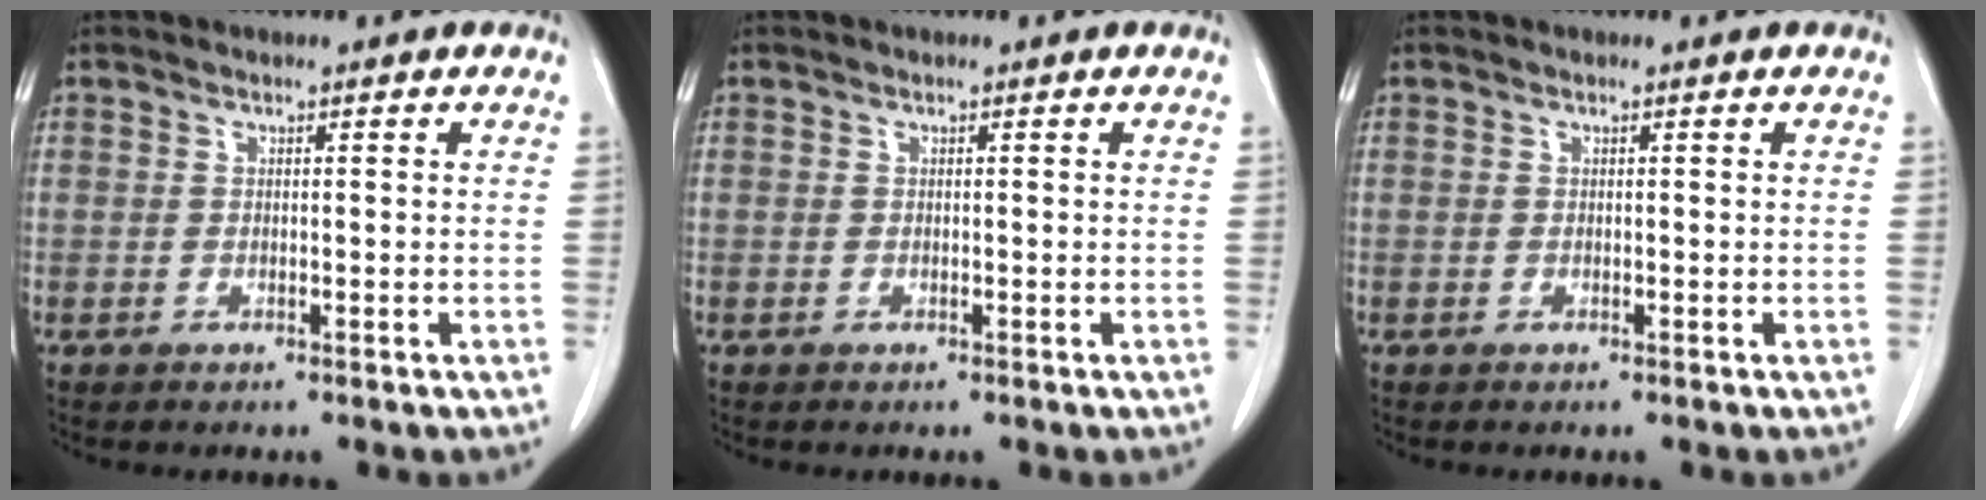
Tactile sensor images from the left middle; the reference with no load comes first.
{"total": 0.0}
{"total": 0.0}